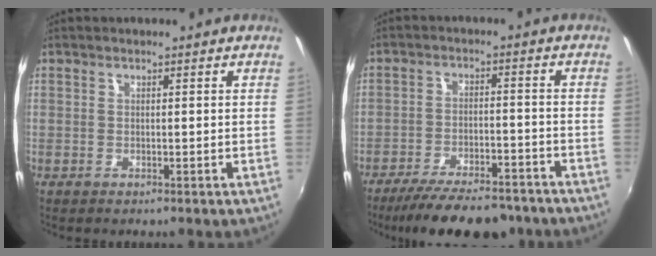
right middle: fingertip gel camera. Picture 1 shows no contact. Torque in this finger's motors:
{"motor_torque": [1.07, -1.07, 0.17, 0.07]}